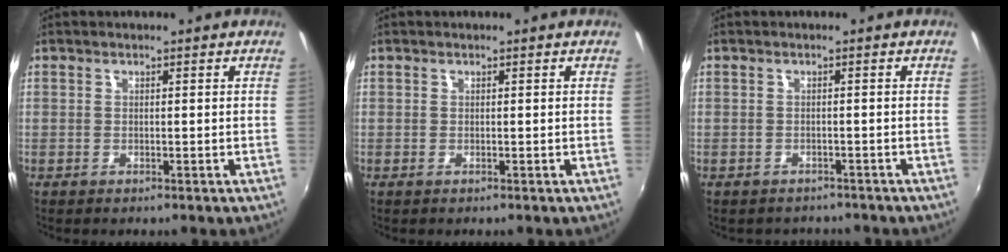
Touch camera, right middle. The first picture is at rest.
{"total": 0.0}
{"total": 3.3, "force": [-2.9, 1.6, 0.4], "torque": [-0.016, -0.013, -0.038]}